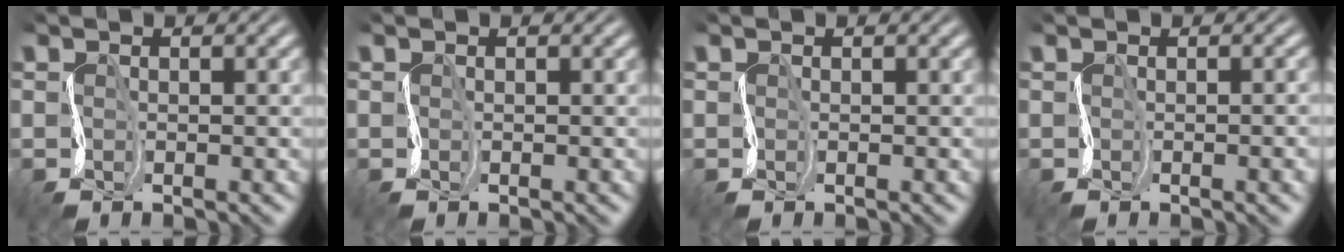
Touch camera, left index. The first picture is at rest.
{"total": 0.0}
{"total": 0.0}
{"total": 4.9, "force": [-0.4, 2.3, 4.3], "torque": [-0.023, 0.015, -0.011]}